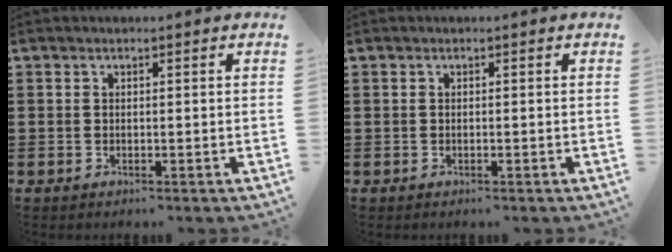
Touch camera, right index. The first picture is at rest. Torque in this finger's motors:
{"motor_torque": [0.03, 0.08, 0.04, -0.01]}